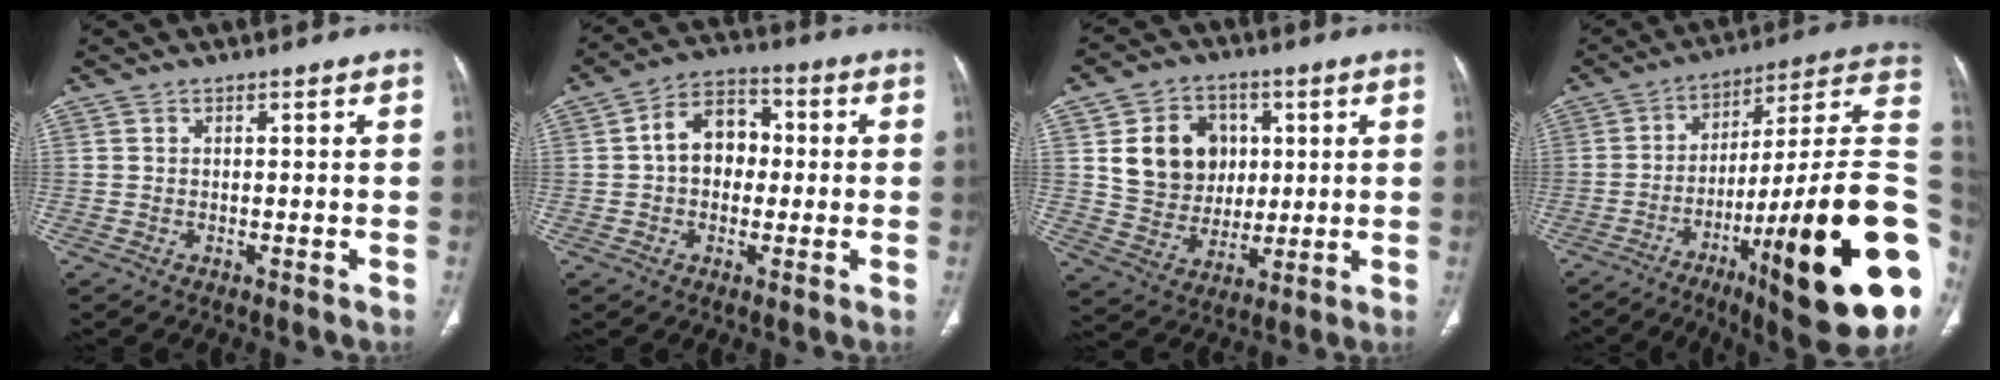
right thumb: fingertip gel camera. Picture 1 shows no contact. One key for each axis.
{"total": 9.3, "fx": 0.4, "fy": 7.0, "fz": 6.1, "tx": -0.066, "ty": 0.024, "tz": -0.004}
{"total": 13.7, "fx": 3.3, "fy": 11.5, "fz": 6.6, "tx": -0.068, "ty": -0.006, "tz": 0.067}
{"total": 32.1, "fx": -9.0, "fy": 5.8, "fz": 30.3, "tx": -0.370, "ty": 0.031, "tz": -0.137}